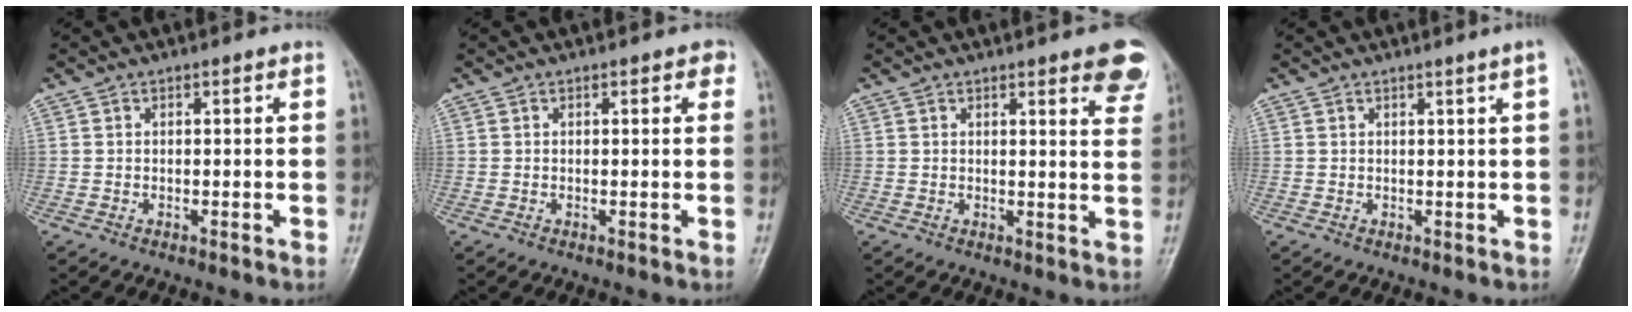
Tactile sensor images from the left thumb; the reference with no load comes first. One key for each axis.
{"total": 1.5, "fx": 0.7, "fy": 0.9, "fz": 0.9, "tx": 0.005, "ty": 0.002, "tz": 0.006}
{"total": 8.3, "fx": 5.3, "fy": 2.4, "fz": 5.9, "tx": -0.041, "ty": -0.020, "tz": 0.054}
{"total": 1.7, "fx": 0.8, "fy": -0.6, "fz": 1.3, "tx": -0.025, "ty": -0.006, "tz": 0.016}